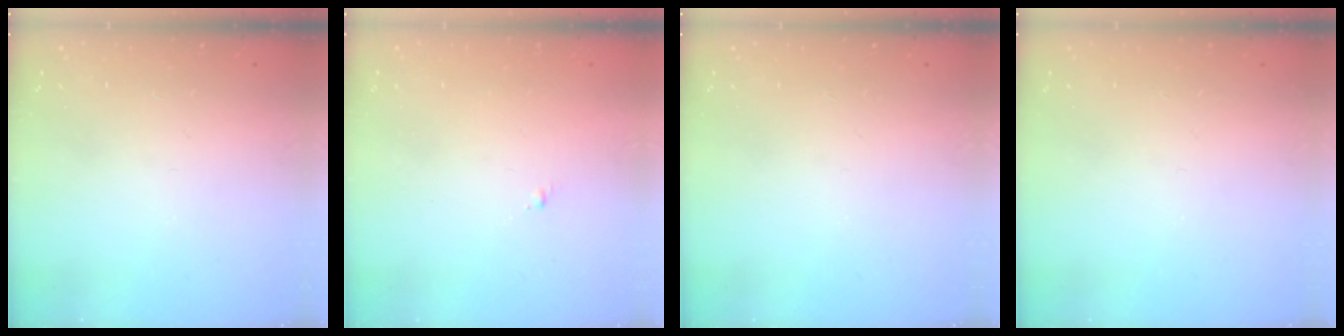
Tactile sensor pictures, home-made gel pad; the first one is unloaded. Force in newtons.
{"total": 0.7, "press": 0.7, "slide": 0.2}
{"total": 0.0}
{"total": 0.0}